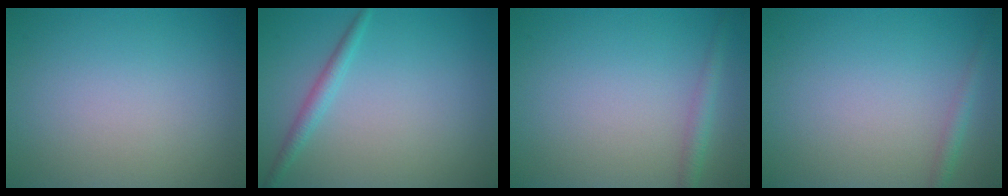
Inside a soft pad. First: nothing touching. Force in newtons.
{"total": 1.6, "press": 1.6, "slide": 0.1}
{"total": 1.6, "press": 1.6, "slide": 0.1}
{"total": 1.3, "press": 1.3, "slide": 0.1}